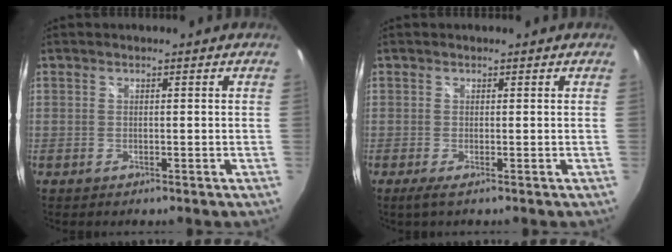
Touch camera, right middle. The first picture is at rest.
{"total": 1.2, "force": [-0.3, -0.2, 1.2], "torque": [-0.024, -0.006, -0.008]}